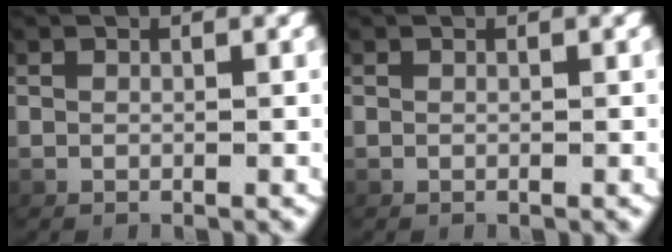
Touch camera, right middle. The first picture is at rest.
{"total": 0.0}